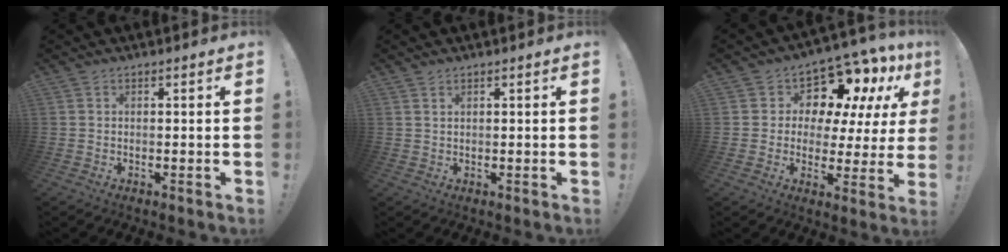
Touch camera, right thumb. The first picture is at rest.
{"total": 1.0, "force": [0.8, 0.2, 0.6], "torque": [-0.007, -0.003, 0.013]}
{"total": 11.5, "force": [7.4, 6.7, 5.7], "torque": [-0.091, -0.068, 0.131]}